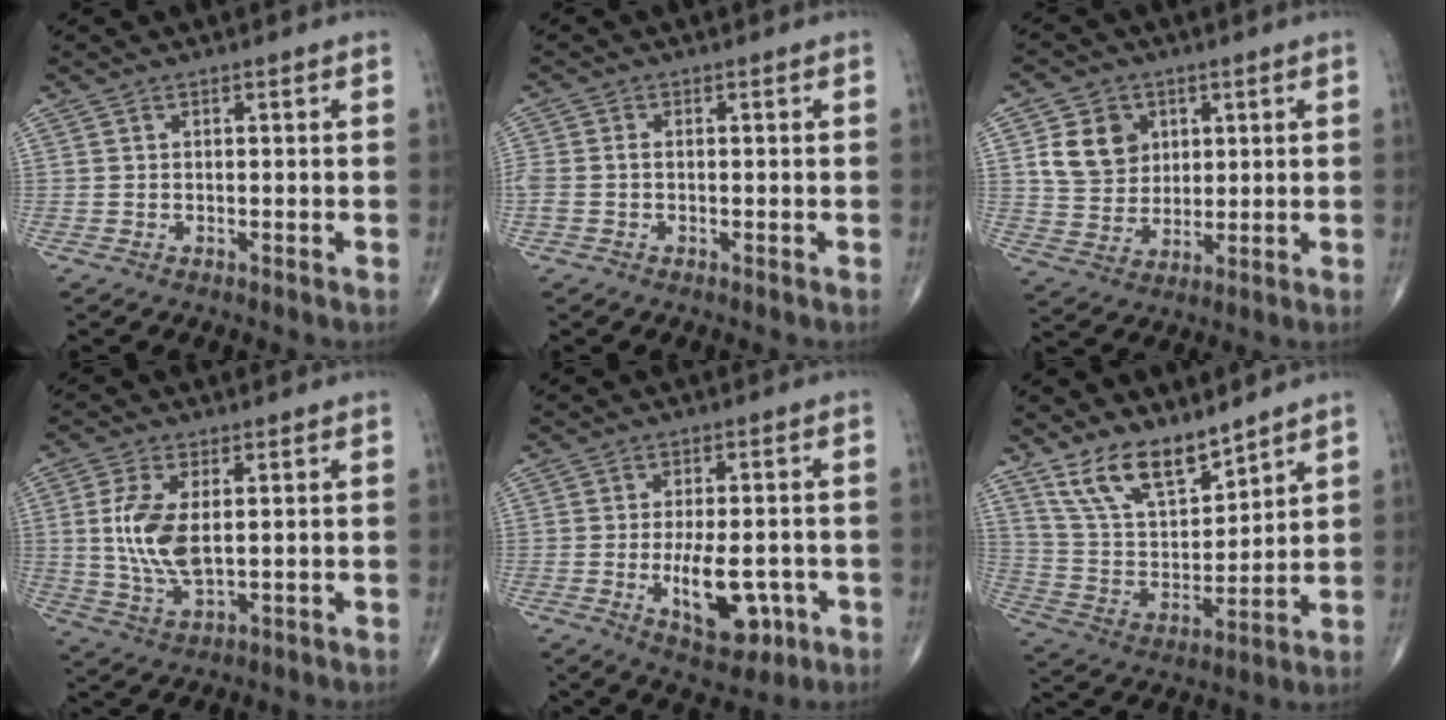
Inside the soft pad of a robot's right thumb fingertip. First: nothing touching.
{"total": 2.5, "force": [-0.3, 1.7, 1.9], "torque": [-0.056, 0.006, -0.006]}
{"total": 9.5, "force": [3.1, 7.8, 4.4], "torque": [-0.048, -0.012, 0.064]}
{"total": 9.5, "force": [1.2, 4.4, 8.4], "torque": [-0.179, -0.015, 0.032]}
{"total": 10.3, "force": [-2.7, 4.8, 8.7], "torque": [-0.120, -0.005, -0.029]}
{"total": 12.7, "force": [9.9, 4.8, 6.3], "torque": [-0.096, -0.062, 0.202]}